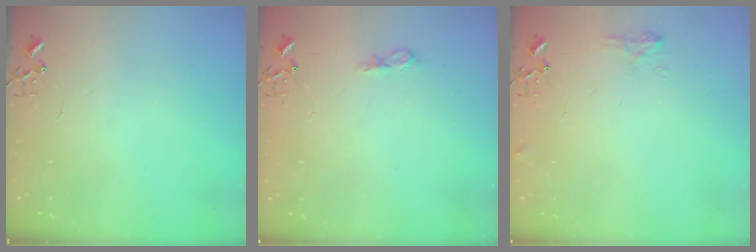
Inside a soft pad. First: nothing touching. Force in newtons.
{"total": 7.9, "press": 7.9, "slide": 0.9}
{"total": 6.4, "press": 6.3, "slide": 0.8}